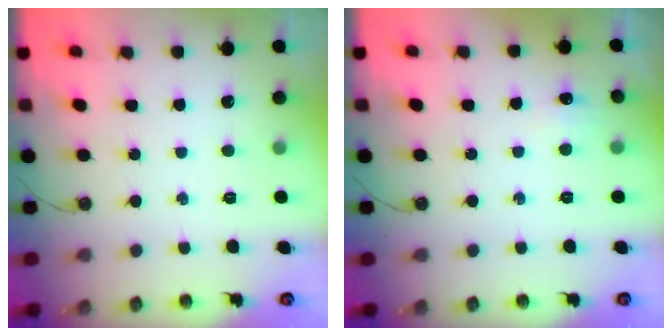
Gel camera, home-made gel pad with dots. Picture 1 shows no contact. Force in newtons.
{"total": 5.2, "press": 5.1, "slide": 0.7}